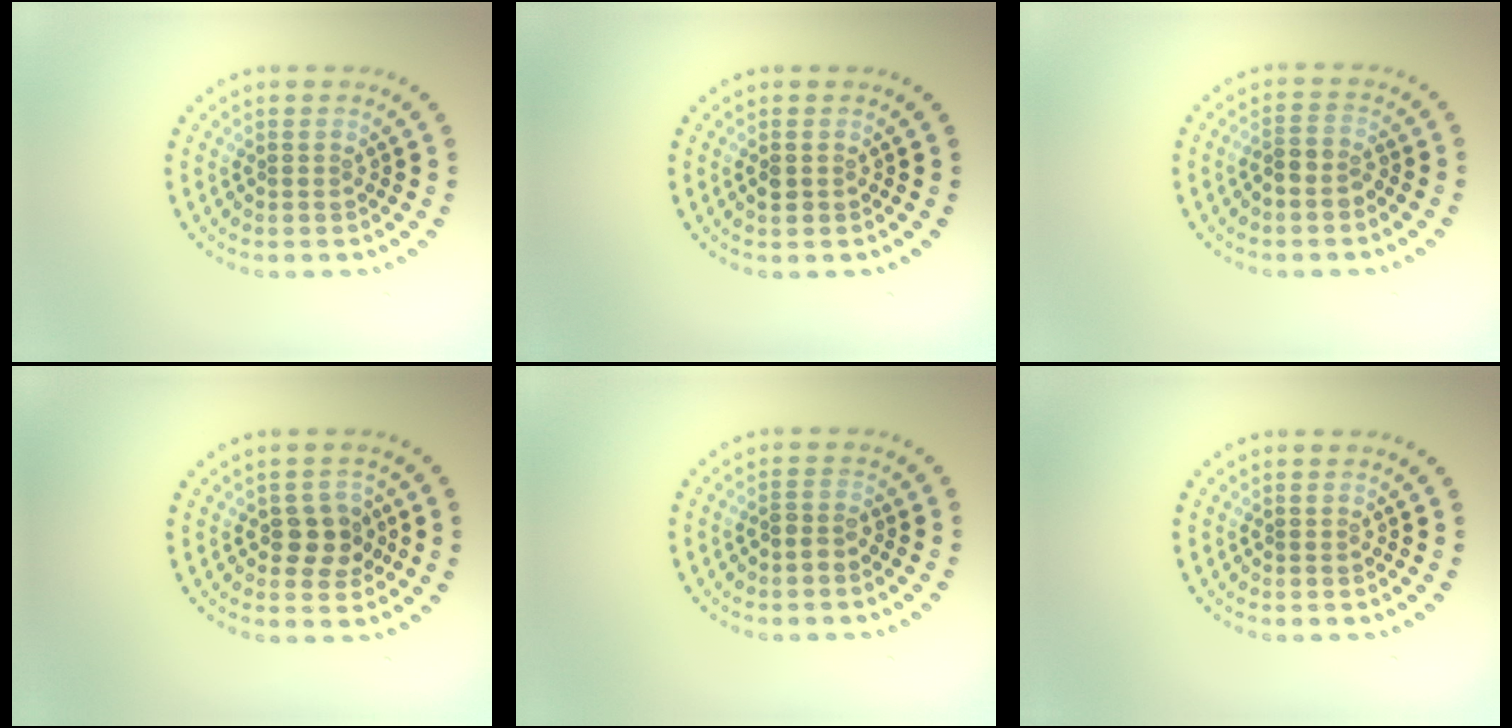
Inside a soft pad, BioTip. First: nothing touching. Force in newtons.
{"total": 1.2, "press": 1.2, "slide": 0.3}
{"total": 1.9, "press": 1.5, "slide": 1.1}
{"total": 2.8, "press": 2.7, "slide": 0.8}
{"total": 1.3, "press": 1.1, "slide": 0.7}
{"total": 0.0}